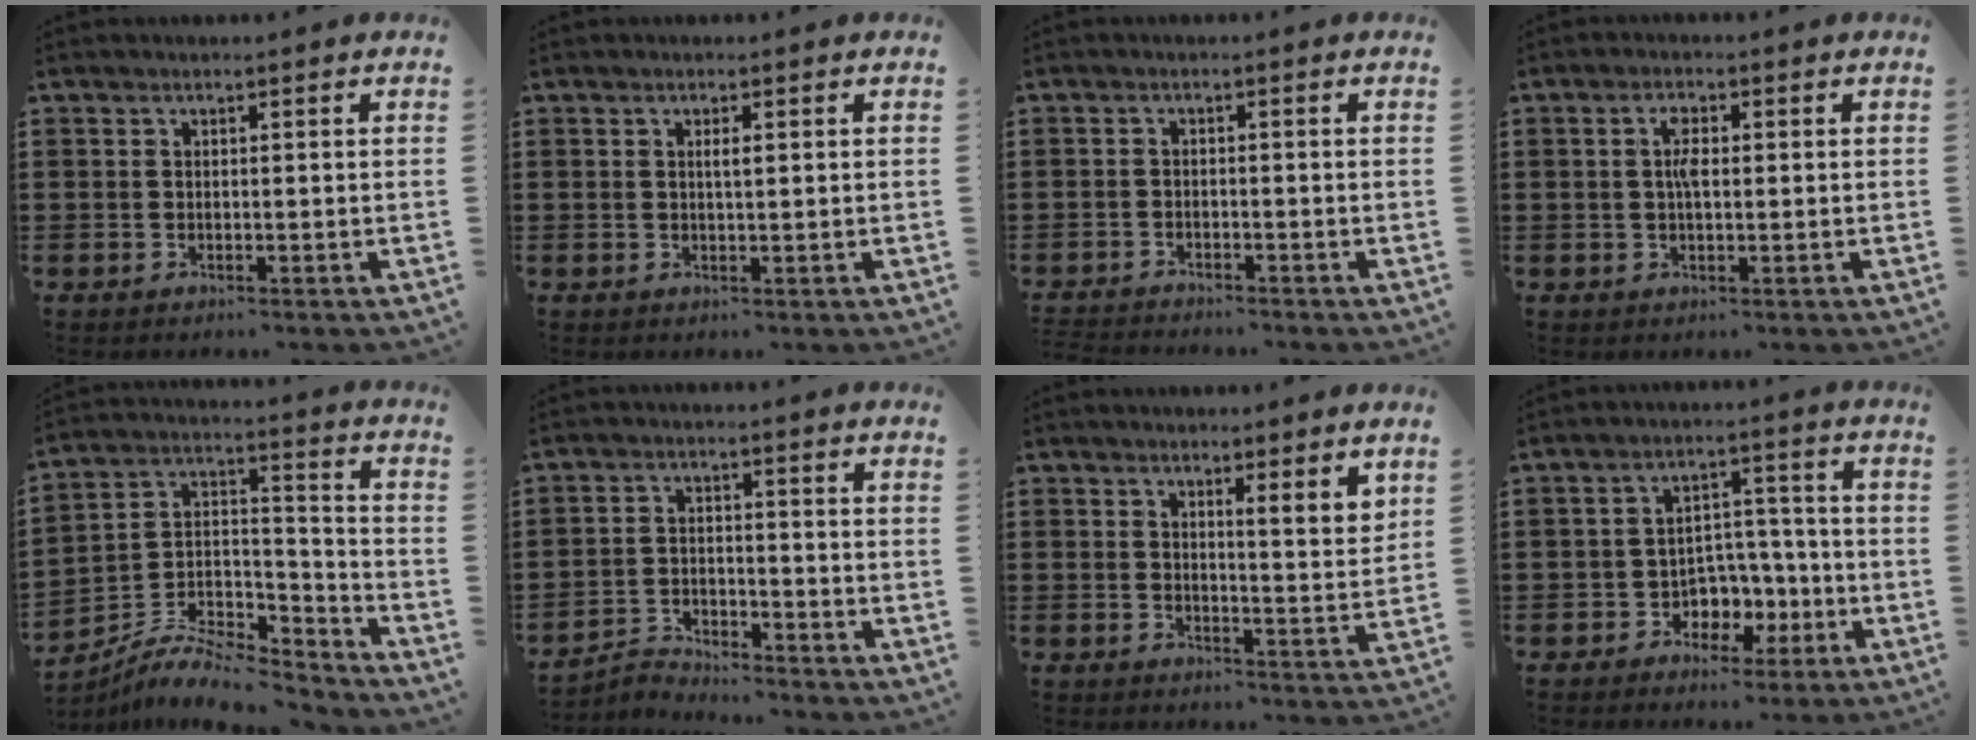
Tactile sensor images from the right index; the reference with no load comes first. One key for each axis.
{"total": 1.2, "fx": 0.3, "fy": 0.2, "fz": 1.2, "tx": -0.023, "ty": 0.002, "tz": 0.004}
{"total": 1.8, "fx": -1.8, "fy": 0.1, "fz": -0.3, "tx": -0.001, "ty": 0.000, "tz": -0.040}
{"total": 3.0, "fx": 0.3, "fy": 1.1, "fz": 2.8, "tx": -0.057, "ty": 0.004, "tz": 0.003}
{"total": 8.5, "fx": -7.6, "fy": 2.5, "fz": 2.9, "tx": -0.054, "ty": 0.014, "tz": -0.148}
{"total": 2.9, "fx": -2.8, "fy": 0.5, "fz": -0.2, "tx": -0.007, "ty": 0.002, "tz": -0.062}
{"total": 2.8, "fx": 2.5, "fy": -0.1, "fz": 1.3, "tx": -0.028, "ty": -0.007, "tz": 0.041}
{"total": 5.4, "fx": -2.2, "fy": 4.4, "fz": 2.1, "tx": -0.037, "ty": 0.013, "tz": -0.040}